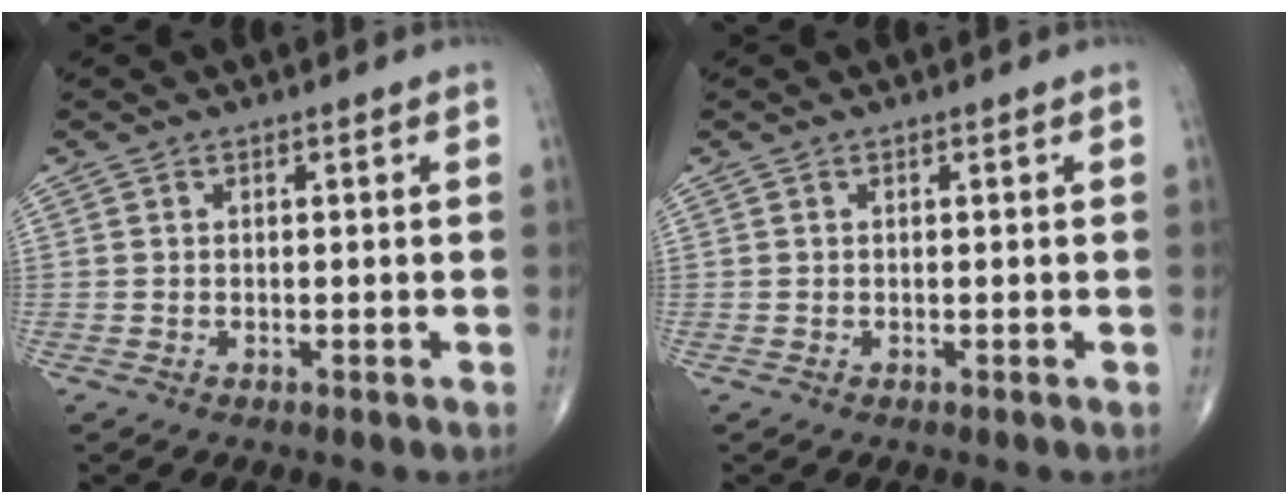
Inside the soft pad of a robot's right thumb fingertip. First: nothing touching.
{"total": 0.0}